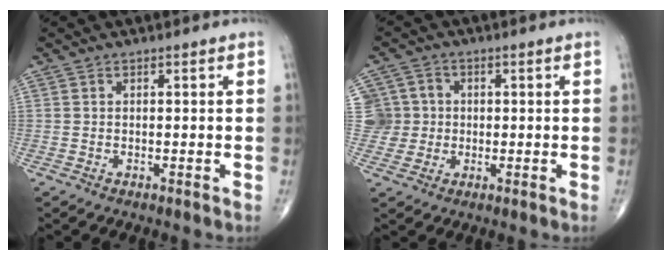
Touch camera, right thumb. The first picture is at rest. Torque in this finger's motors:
{"motor_torque": [-0.06, -0.05, 0.16, 0.11, 0.01]}